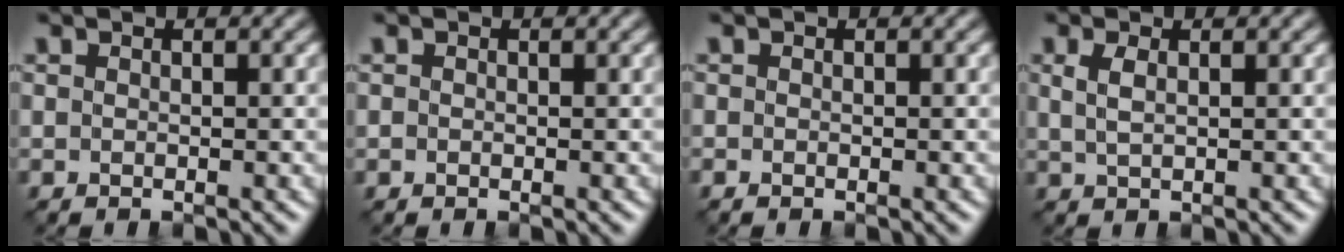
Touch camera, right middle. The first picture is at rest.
{"total": 0.0}
{"total": 0.0}
{"total": 1.5, "force": [0.6, 0.5, 1.3], "torque": [-0.036, 0.003, 0.015]}